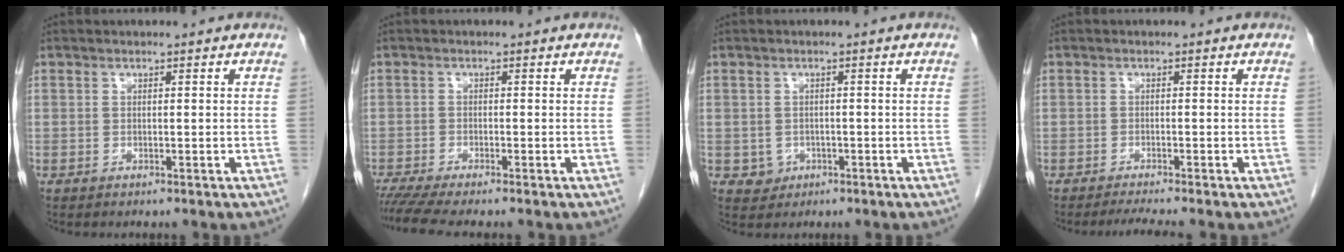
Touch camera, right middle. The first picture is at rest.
{"total": 4.8, "force": [-4.1, -0.4, 2.5], "torque": [-0.041, -0.014, -0.071]}
{"total": 2.4, "force": [-0.7, 2.2, 0.5], "torque": [-0.005, 0.005, -0.003]}
{"total": 2.7, "force": [-2.4, -0.8, 1.1], "torque": [-0.022, -0.009, -0.043]}